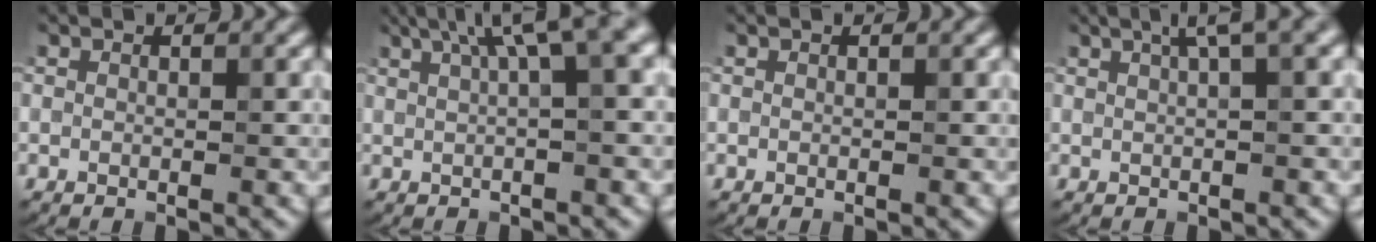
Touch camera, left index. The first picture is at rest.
{"total": 7.4, "force": [3.3, 2.0, 6.3], "torque": [-0.062, 0.031, 0.047]}
{"total": 0.0}
{"total": 3.3, "force": [1.7, 0.5, 2.7], "torque": [-0.032, 0.015, 0.026]}